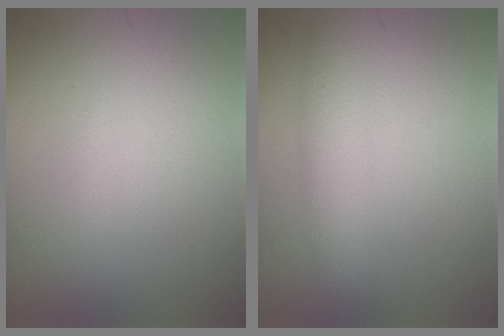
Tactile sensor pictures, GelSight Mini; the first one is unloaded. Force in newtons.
{"total": 2.9, "press": 2.9, "slide": 0.1}